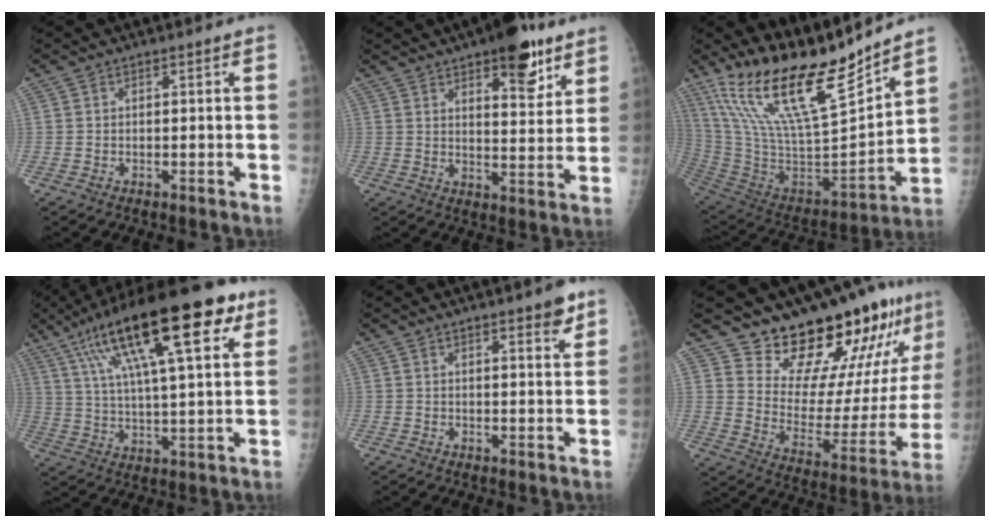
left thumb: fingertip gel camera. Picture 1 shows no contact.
{"total": 13.6, "force": [8.4, 4.9, 9.6], "torque": [-0.097, -0.046, 0.118]}
{"total": 24.0, "force": [19.1, 4.8, 13.8], "torque": [-0.212, -0.112, 0.348]}
{"total": 24.9, "force": [12.1, 7.1, 20.6], "torque": [-0.328, -0.001, 0.194]}
{"total": 4.4, "force": [2.9, 0.9, 3.3], "torque": [-0.036, -0.017, 0.036]}
{"total": 22.7, "force": [19.1, 7.1, 9.9], "torque": [-0.103, -0.138, 0.274]}